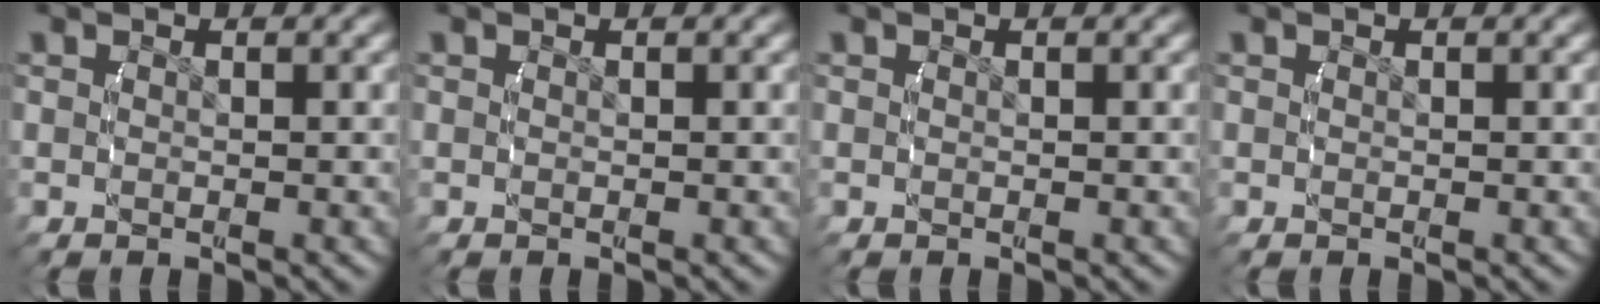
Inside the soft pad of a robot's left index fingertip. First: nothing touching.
{"total": 0.0}
{"total": 0.0}
{"total": 0.0}